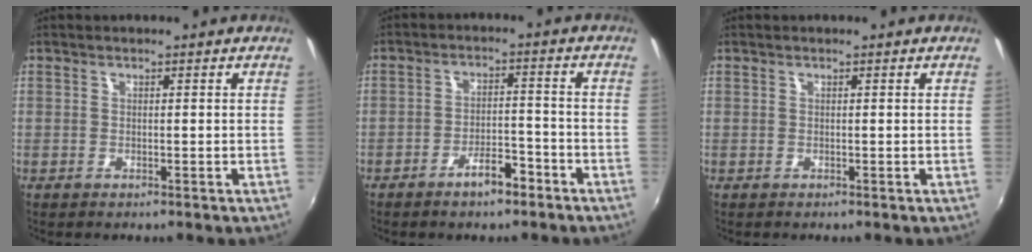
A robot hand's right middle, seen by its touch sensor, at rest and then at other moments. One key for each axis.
{"total": 5.6, "fx": -4.1, "fy": 2.0, "fz": 3.3, "tx": -0.064, "ty": 0.005, "tz": -0.057}
{"total": 0.0}